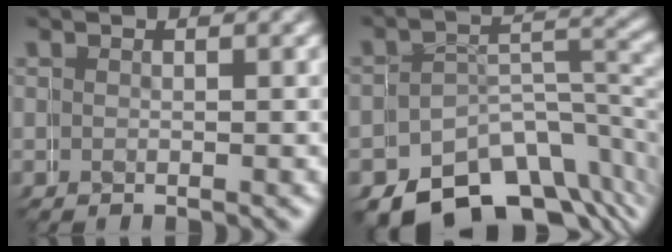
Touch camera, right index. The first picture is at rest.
{"total": 9.4, "force": [-7.1, 5.4, 3.1], "torque": [-0.023, -0.011, -0.105]}